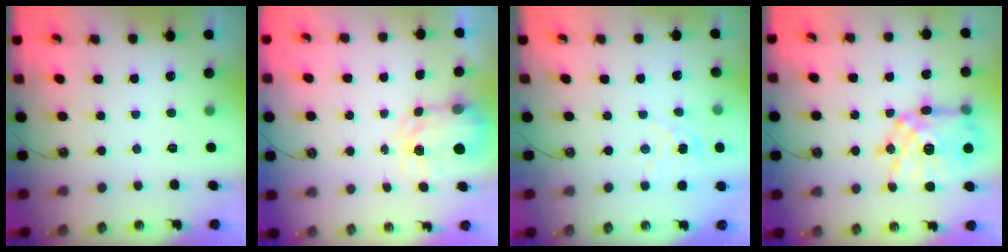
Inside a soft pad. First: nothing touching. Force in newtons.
{"total": 3.8, "press": 3.8, "slide": 0.6}
{"total": 1.6, "press": 1.6, "slide": 0.2}
{"total": 18.4, "press": 18.3, "slide": 2.2}